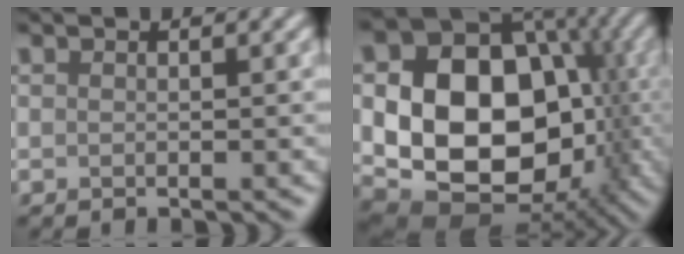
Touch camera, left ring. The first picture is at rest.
{"total": 16.1, "force": [-0.7, 12.1, 10.6], "torque": [-0.150, -0.020, -0.006]}